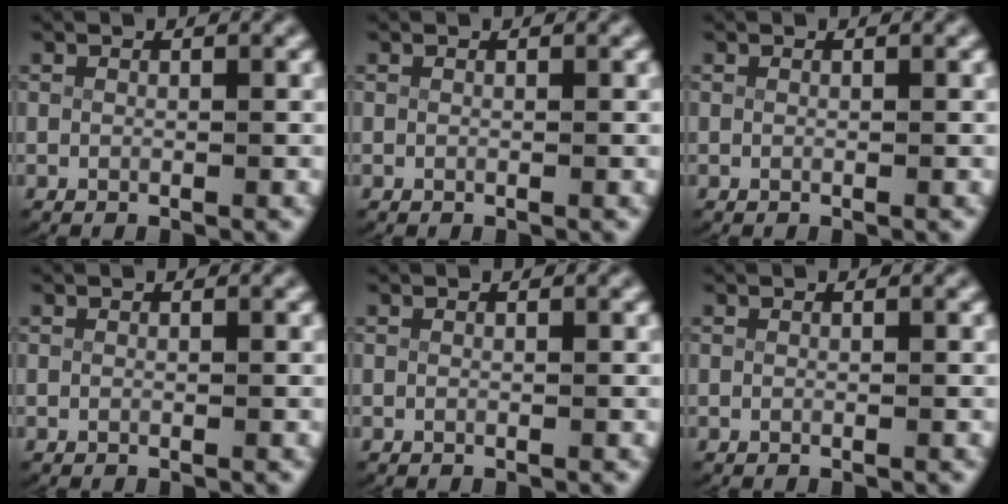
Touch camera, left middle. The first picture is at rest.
{"total": 0.0}
{"total": 0.0}
{"total": 0.0}
{"total": 0.0}
{"total": 0.0}